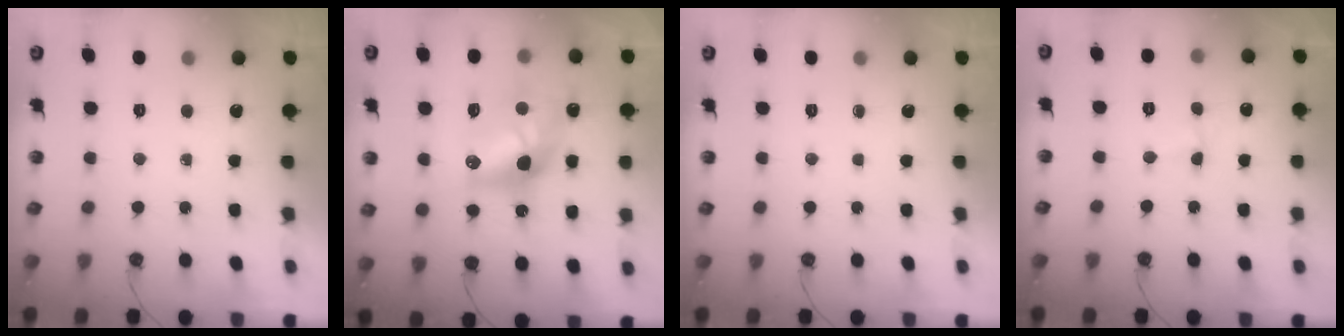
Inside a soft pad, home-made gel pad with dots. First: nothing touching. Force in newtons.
{"total": 14.3, "press": 14.2, "slide": 0.8}
{"total": 0.0}
{"total": 3.1, "press": 1.6, "slide": 2.6}